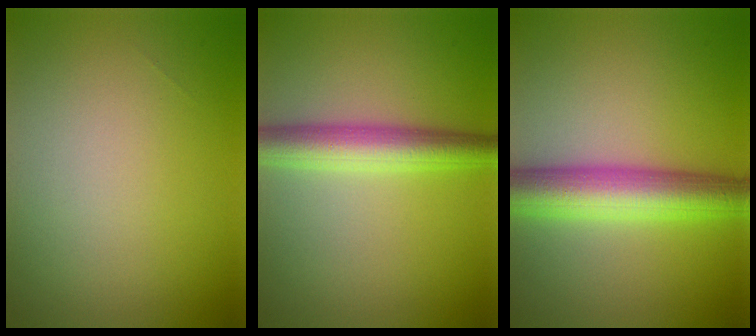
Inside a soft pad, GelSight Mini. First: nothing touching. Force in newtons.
{"total": 4.5, "press": 4.5, "slide": 0.1}
{"total": 6.5, "press": 6.5, "slide": 0.2}